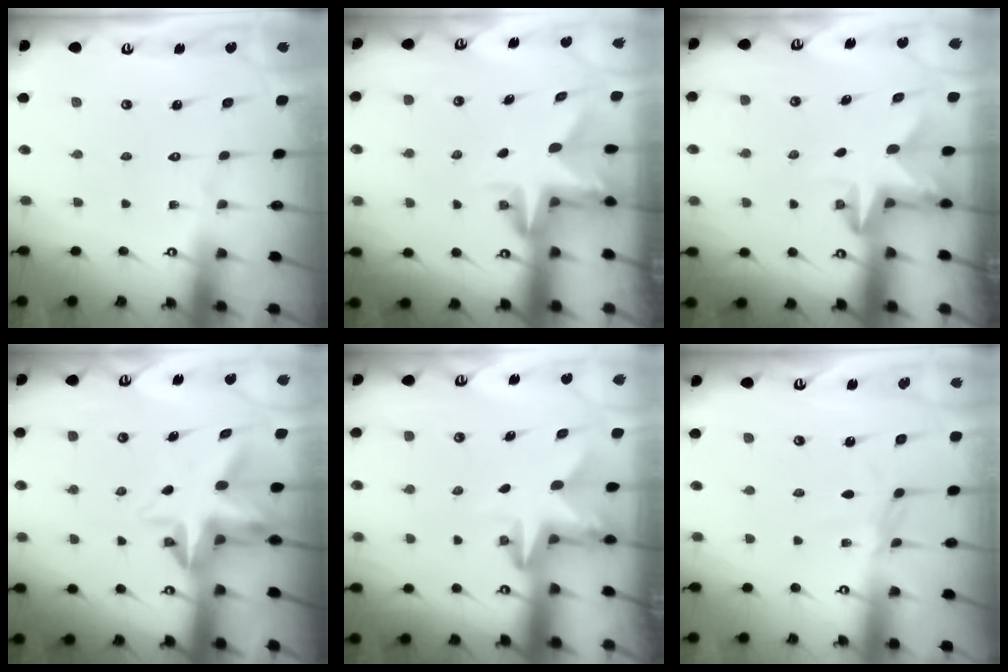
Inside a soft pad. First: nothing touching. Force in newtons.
{"total": 4.2, "press": 4.2, "slide": 0.5}
{"total": 2.8, "press": 2.7, "slide": 0.5}
{"total": 6.4, "press": 6.2, "slide": 1.5}
{"total": 2.9, "press": 2.9, "slide": 0.5}
{"total": 2.6, "press": 2.5, "slide": 0.5}